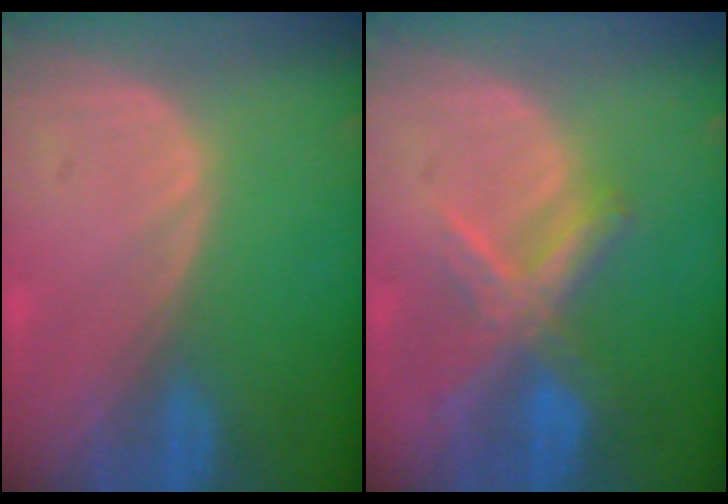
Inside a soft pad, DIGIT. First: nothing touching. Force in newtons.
{"total": 7.3, "press": 6.2, "slide": 4.0}